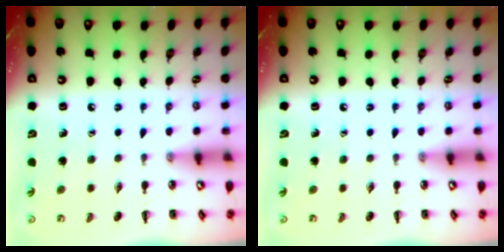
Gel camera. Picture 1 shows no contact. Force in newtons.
{"total": 0.0}